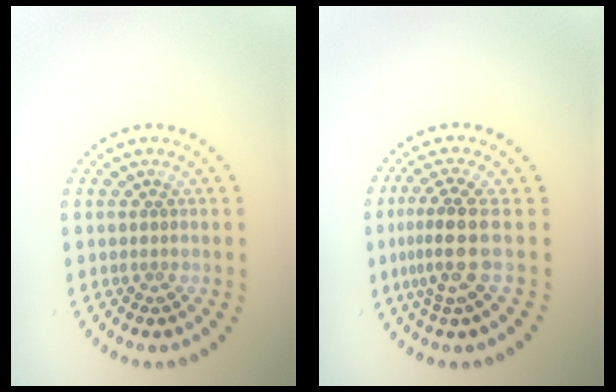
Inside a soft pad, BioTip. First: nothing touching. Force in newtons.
{"total": 3.6, "press": 2.6, "slide": 2.4}